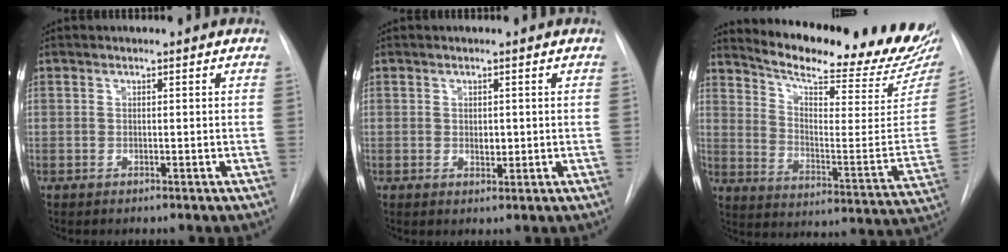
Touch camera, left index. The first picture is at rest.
{"total": 1.4, "force": [0.1, 0.9, 1.1], "torque": [-0.016, -0.004, 0.004]}
{"total": 24.9, "force": [22.9, 2.7, 9.5], "torque": [-0.151, -0.100, 0.298]}